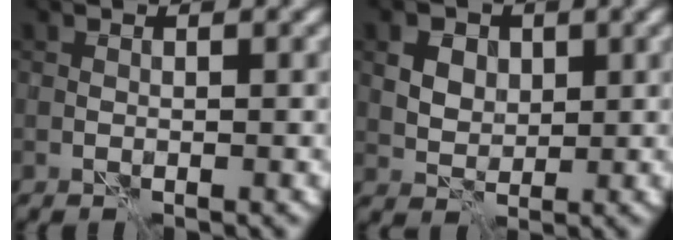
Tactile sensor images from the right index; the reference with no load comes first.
{"total": 6.2, "force": [2.8, 4.5, 3.1], "torque": [-0.063, 0.018, 0.037]}